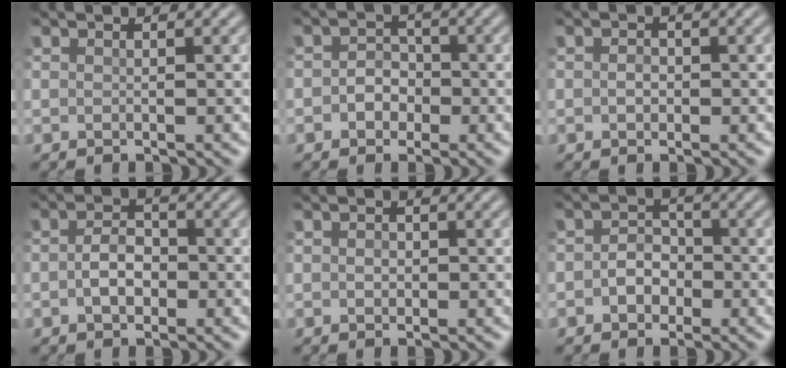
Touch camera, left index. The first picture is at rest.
{"total": 2.3, "force": [-0.6, 1.9, 1.1], "torque": [-0.003, 0.001, -0.023]}
{"total": 1.2, "force": [-0.2, 0.9, 0.8], "torque": [-0.015, -0.001, -0.005]}
{"total": 2.6, "force": [-0.6, 1.7, 1.9], "torque": [-0.039, 0.002, -0.014]}
{"total": 0.9, "force": [0.0, 0.7, 0.5], "torque": [-0.010, -0.002, -0.002]}
{"total": 2.5, "force": [-0.7, 2.0, 1.4], "torque": [-0.020, 0.002, -0.019]}